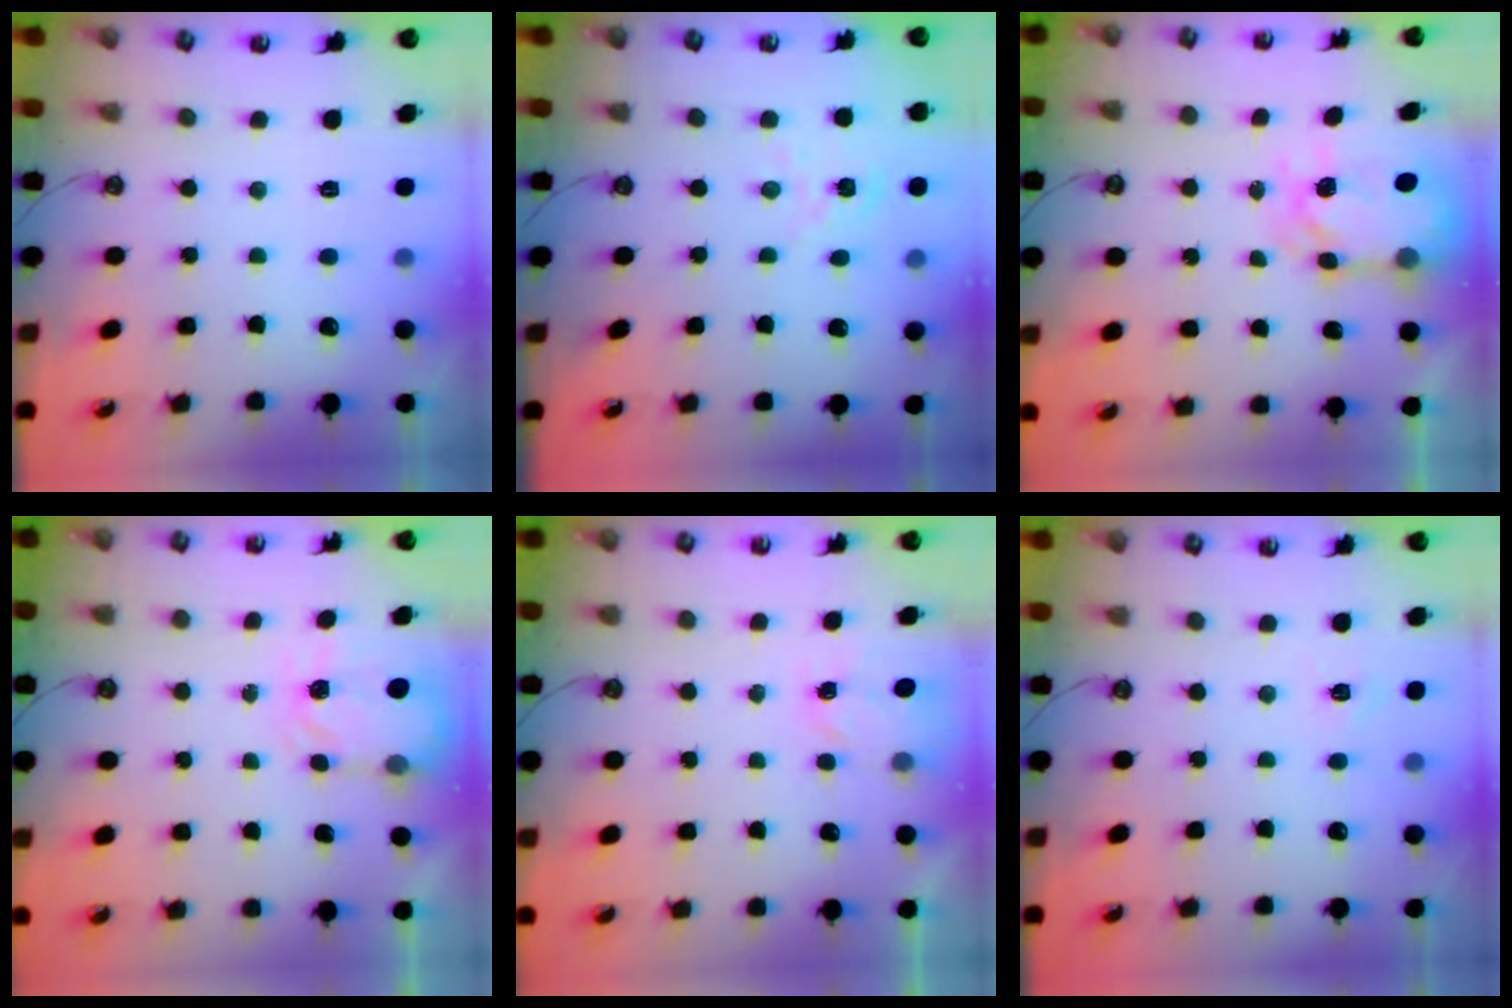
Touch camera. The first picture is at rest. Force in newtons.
{"total": 1.3, "press": 1.3, "slide": 0.2}
{"total": 7.1, "press": 7.1, "slide": 0.7}
{"total": 3.6, "press": 3.6, "slide": 0.6}
{"total": 2.2, "press": 2.2, "slide": 0.2}
{"total": 5.1, "press": 5.1, "slide": 0.4}